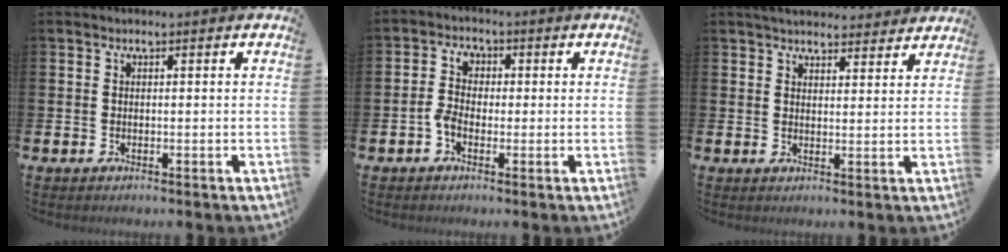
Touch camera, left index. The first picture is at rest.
{"total": 3.6, "force": [-1.0, 2.6, 2.3], "torque": [-0.043, 0.013, -0.019]}
{"total": 4.3, "force": [4.1, 0.8, 0.5], "torque": [-0.015, -0.019, 0.076]}